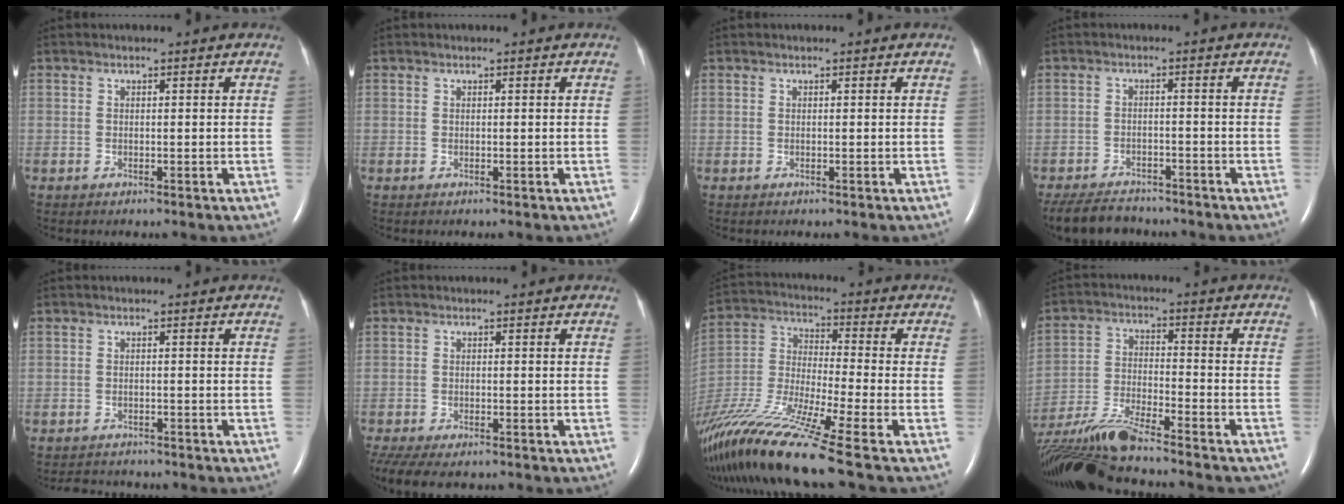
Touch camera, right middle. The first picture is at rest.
{"total": 0.0}
{"total": 0.0}
{"total": 7.7, "force": [-7.0, 2.3, 2.2], "torque": [-0.037, -0.010, -0.111]}
{"total": 3.2, "force": [-3.1, 0.7, 0.3], "torque": [-0.003, -0.007, -0.045]}
{"total": 9.1, "force": [-6.9, 3.2, 5.0], "torque": [-0.103, -0.006, -0.105]}
{"total": 20.5, "force": [-15.9, -1.5, 12.9], "torque": [-0.297, -0.051, -0.302]}
{"total": 18.4, "force": [-15.8, 1.6, 9.2], "torque": [-0.206, -0.028, -0.273]}